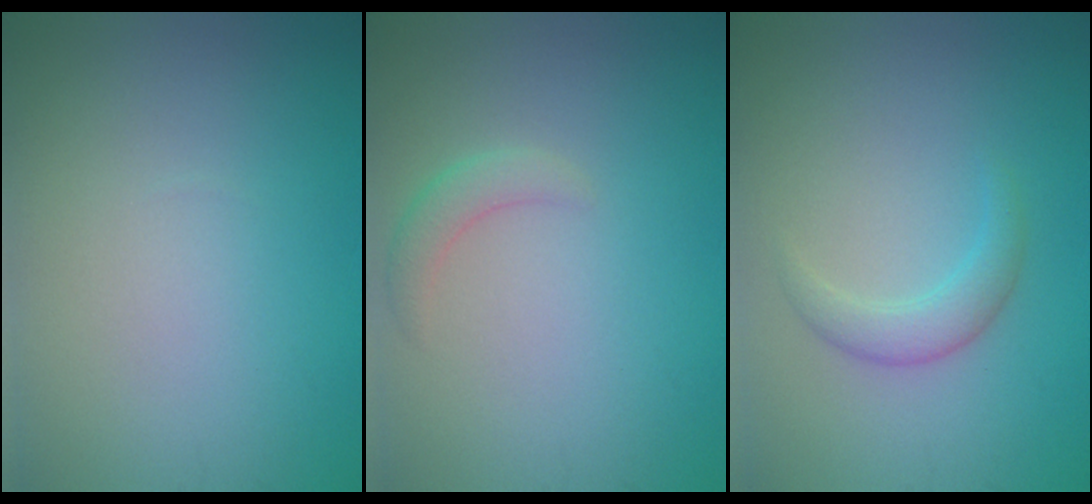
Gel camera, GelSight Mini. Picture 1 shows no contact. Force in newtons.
{"total": 1.7, "press": 1.7, "slide": 0.1}
{"total": 2.1, "press": 2.1, "slide": 0.1}